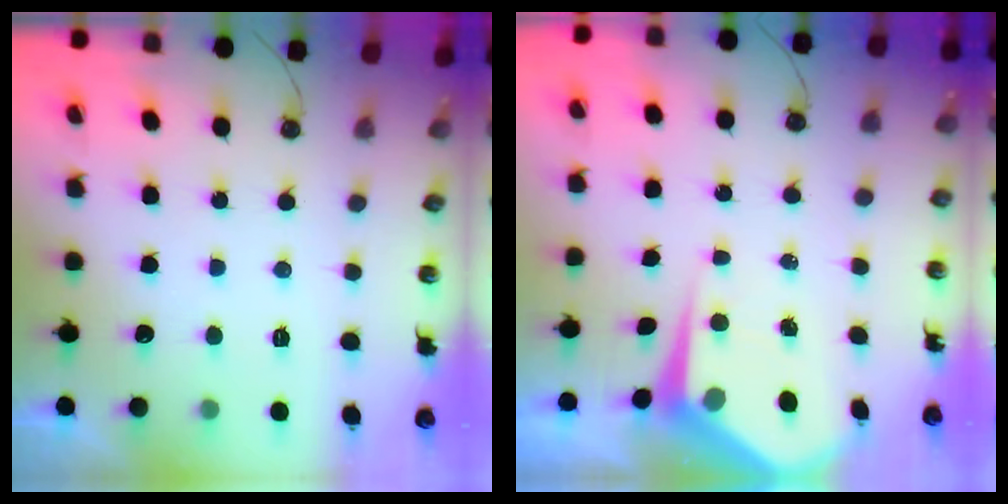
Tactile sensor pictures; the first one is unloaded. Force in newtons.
{"total": 6.6, "press": 6.6, "slide": 0.5}